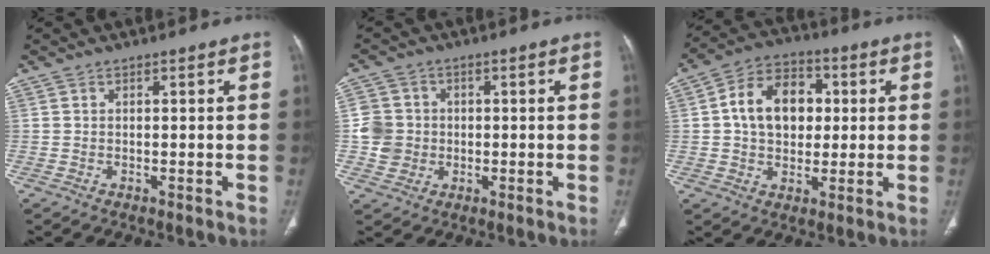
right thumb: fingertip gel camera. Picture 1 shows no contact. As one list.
[{"total": 6.2, "force": [-0.4, 6.0, 1.7], "torque": [-0.012, 0.009, -0.009]}, {"total": 12.8, "force": [1.7, 9.2, 8.6], "torque": [-0.114, 0.013, 0.021]}]